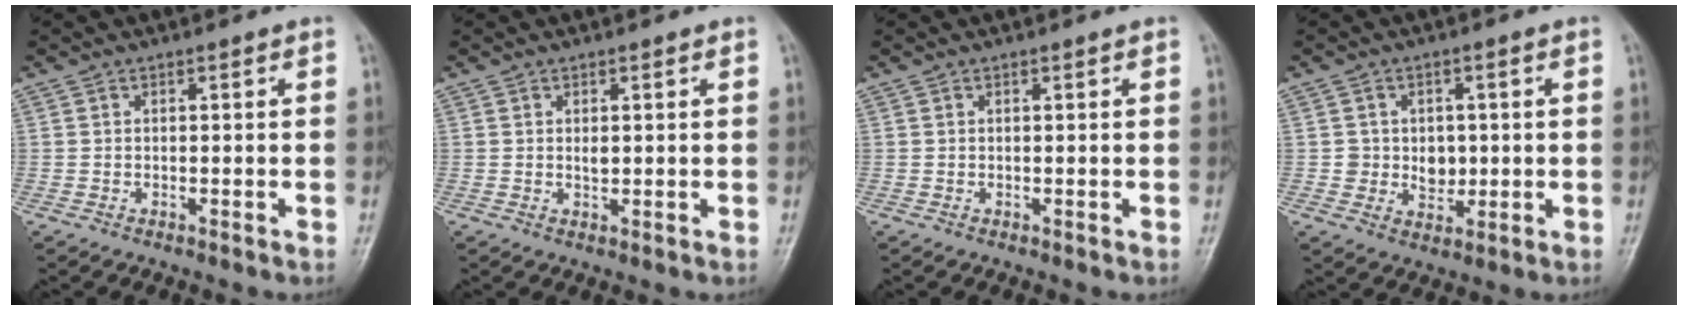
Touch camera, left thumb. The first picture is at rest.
{"total": 1.4, "force": [0.5, 0.7, 1.1], "torque": [-0.017, -0.004, 0.011]}
{"total": 0.0}
{"total": 5.0, "force": [0.2, 4.3, 2.5], "torque": [-0.008, 0.000, 0.008]}